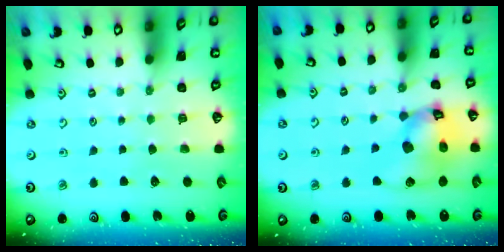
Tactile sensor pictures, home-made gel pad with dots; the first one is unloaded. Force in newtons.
{"total": 14.7, "press": 14.5, "slide": 2.1}